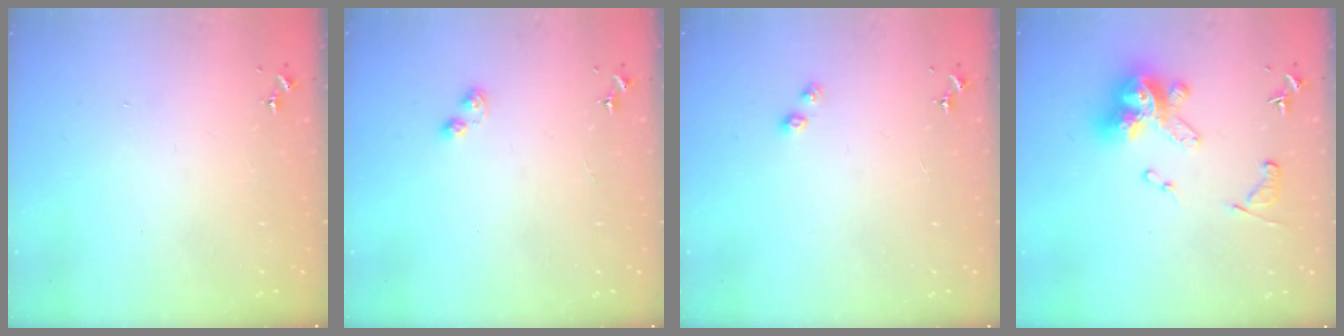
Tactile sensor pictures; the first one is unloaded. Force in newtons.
{"total": 3.6, "press": 3.5, "slide": 0.4}
{"total": 3.2, "press": 3.2, "slide": 0.6}
{"total": 17.4, "press": 17.4, "slide": 1.6}